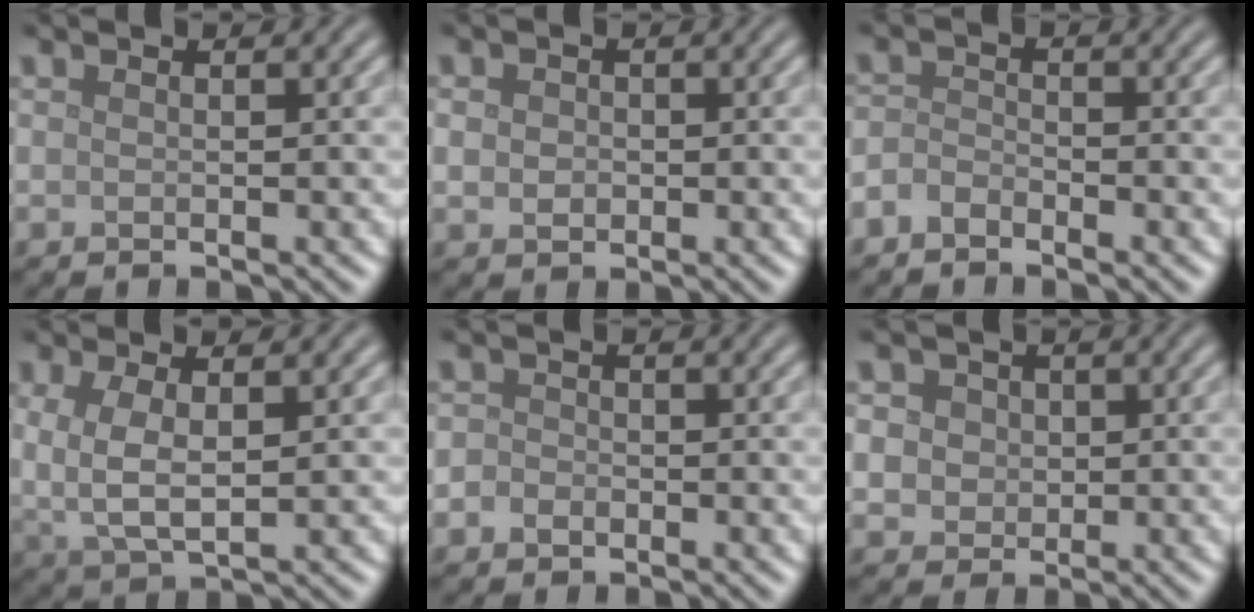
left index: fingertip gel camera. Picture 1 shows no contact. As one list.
[{"total": 2.0, "force": [0.1, 1.7, 1.0], "torque": [-0.015, 0.004, 0.000]}, {"total": 1.7, "force": [-1.3, 0.8, 0.6], "torque": [-0.012, 0.003, -0.033]}, {"total": 4.1, "force": [0.5, 1.9, 3.6], "torque": [-0.082, -0.002, 0.013]}, {"total": 1.8, "force": [-0.5, 1.6, 0.7], "torque": [0.003, 0.005, -0.017]}, {"total": 5.4, "force": [1.9, 4.5, 2.3], "torque": [-0.039, 0.023, 0.016]}]